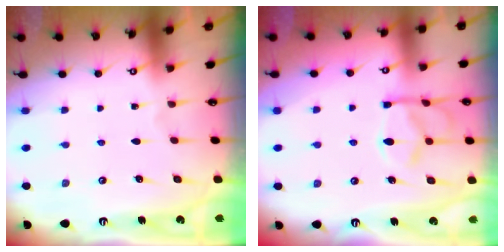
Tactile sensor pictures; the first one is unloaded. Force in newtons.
{"total": 12.6, "press": 12.5, "slide": 1.3}